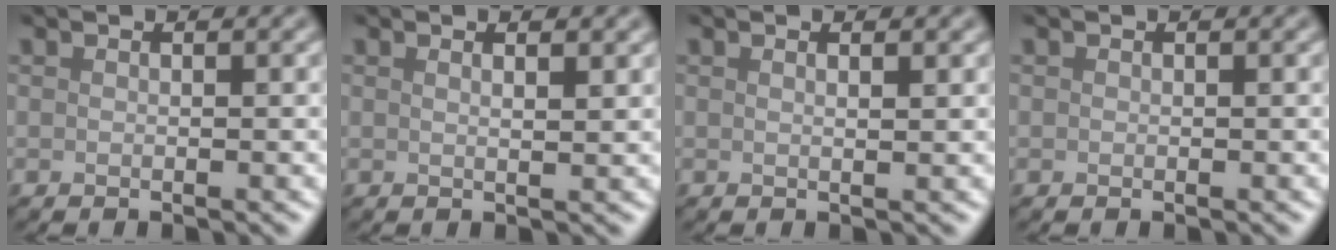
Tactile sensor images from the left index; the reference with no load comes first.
{"total": 2.6, "force": [1.4, 0.9, 2.0], "torque": [-0.010, 0.004, -0.003]}
{"total": 1.9, "force": [1.0, 0.6, 1.5], "torque": [-0.009, 0.001, -0.002]}
{"total": 0.0}